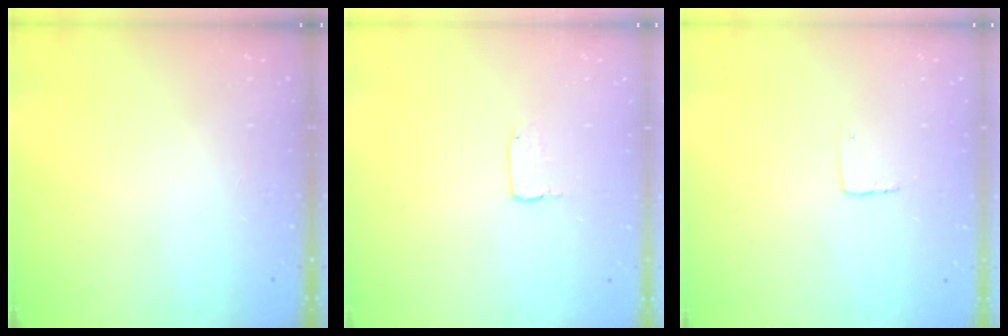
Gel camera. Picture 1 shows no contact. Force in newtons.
{"total": 2.0, "press": 2.0, "slide": 0.1}
{"total": 4.3, "press": 4.3, "slide": 0.3}